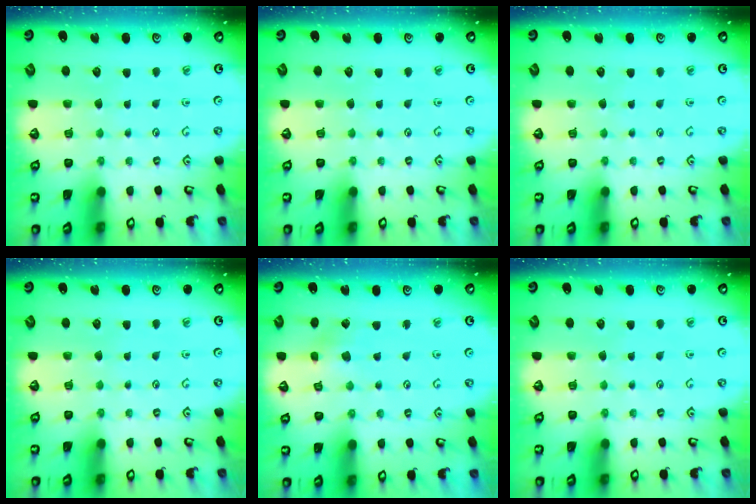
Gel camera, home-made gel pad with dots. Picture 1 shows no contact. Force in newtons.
{"total": 0.0}
{"total": 0.0}
{"total": 0.0}
{"total": 3.1, "press": 3.1, "slide": 0.3}
{"total": 0.0}